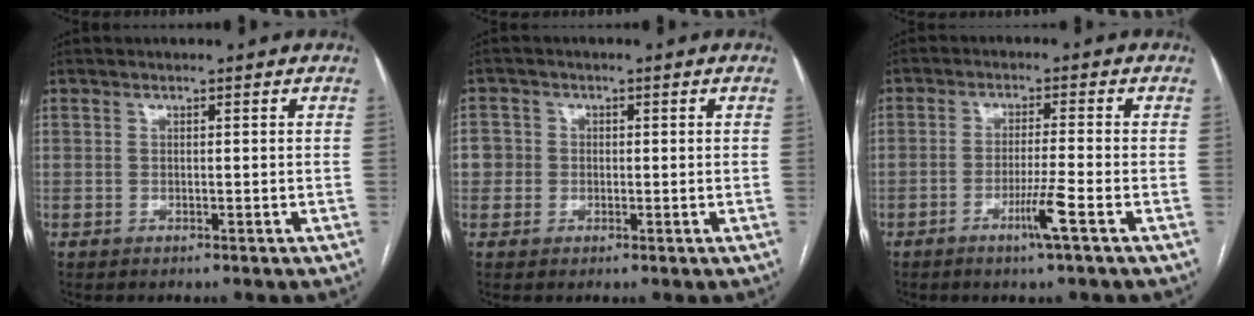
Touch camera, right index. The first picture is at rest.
{"total": 3.4, "force": [0.0, 3.4, 0.3], "torque": [0.008, 0.015, -0.002]}
{"total": 4.8, "force": [-2.4, -0.8, 4.1], "torque": [-0.076, -0.010, -0.046]}